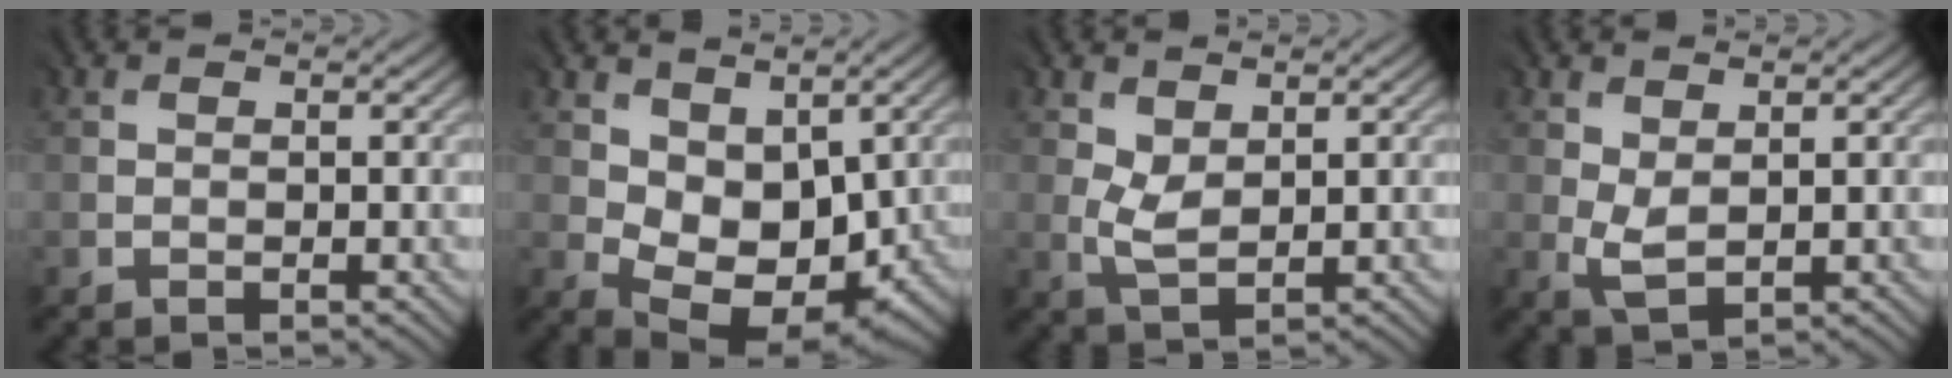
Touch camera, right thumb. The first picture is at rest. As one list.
[{"total": 8.4, "force": [0.9, 5.9, 5.9], "torque": [-0.120, -0.018, 0.021]}, {"total": 2.7, "force": [1.1, 1.6, 1.9], "torque": [-0.053, -0.002, 0.029]}, {"total": 2.6, "force": [0.7, 1.5, 2.0], "torque": [-0.062, -0.002, 0.018]}]